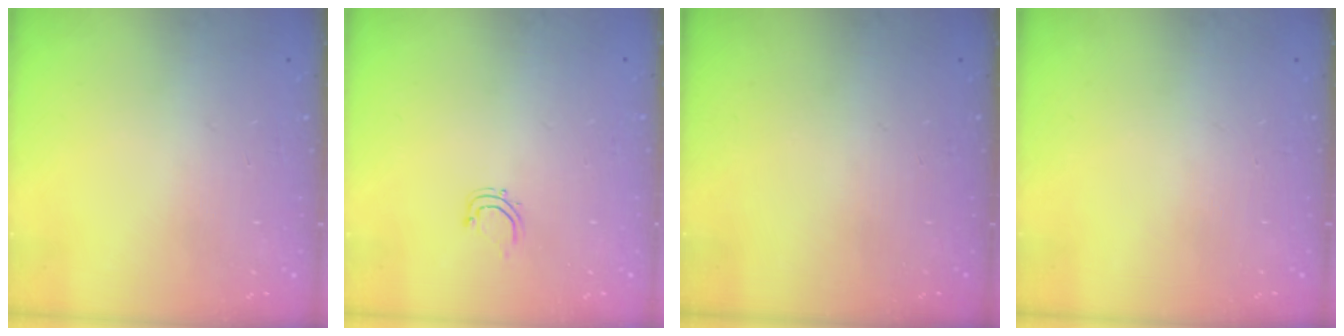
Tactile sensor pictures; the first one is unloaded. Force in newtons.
{"total": 2.8, "press": 2.8, "slide": 0.5}
{"total": 0.0}
{"total": 0.0}